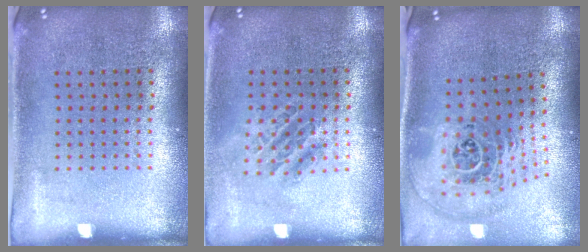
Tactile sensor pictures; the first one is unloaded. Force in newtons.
{"total": 1.1, "press": 1.0, "slide": 0.4}
{"total": 2.7, "press": 1.8, "slide": 1.9}